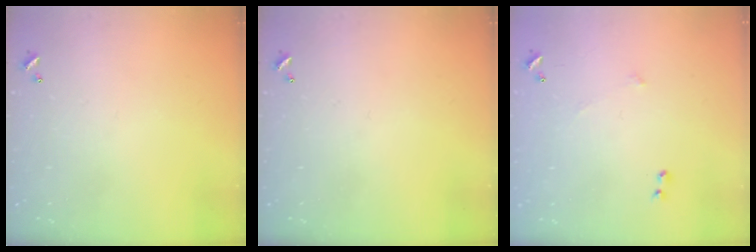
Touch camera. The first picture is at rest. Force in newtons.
{"total": 0.0}
{"total": 6.1, "press": 6.1, "slide": 0.7}